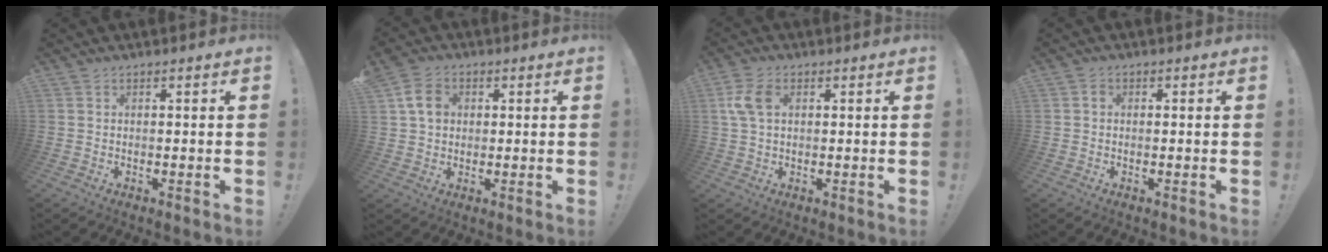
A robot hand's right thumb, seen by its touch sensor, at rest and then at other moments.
{"total": 7.5, "force": [2.0, 5.9, 4.2], "torque": [-0.058, 0.006, 0.039]}
{"total": 7.4, "force": [1.7, 4.5, 5.6], "torque": [-0.116, 0.002, 0.031]}
{"total": 0.9, "force": [-0.3, 0.6, 0.6], "torque": [-0.010, 0.004, -0.005]}